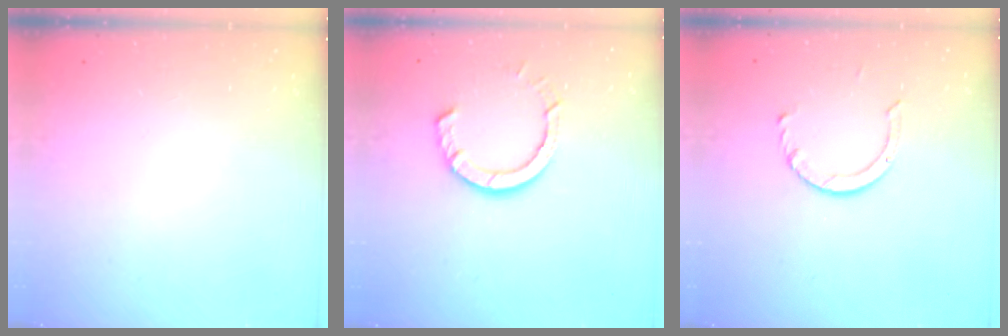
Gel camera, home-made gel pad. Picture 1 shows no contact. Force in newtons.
{"total": 8.5, "press": 8.4, "slide": 1.0}
{"total": 4.2, "press": 4.2, "slide": 0.3}